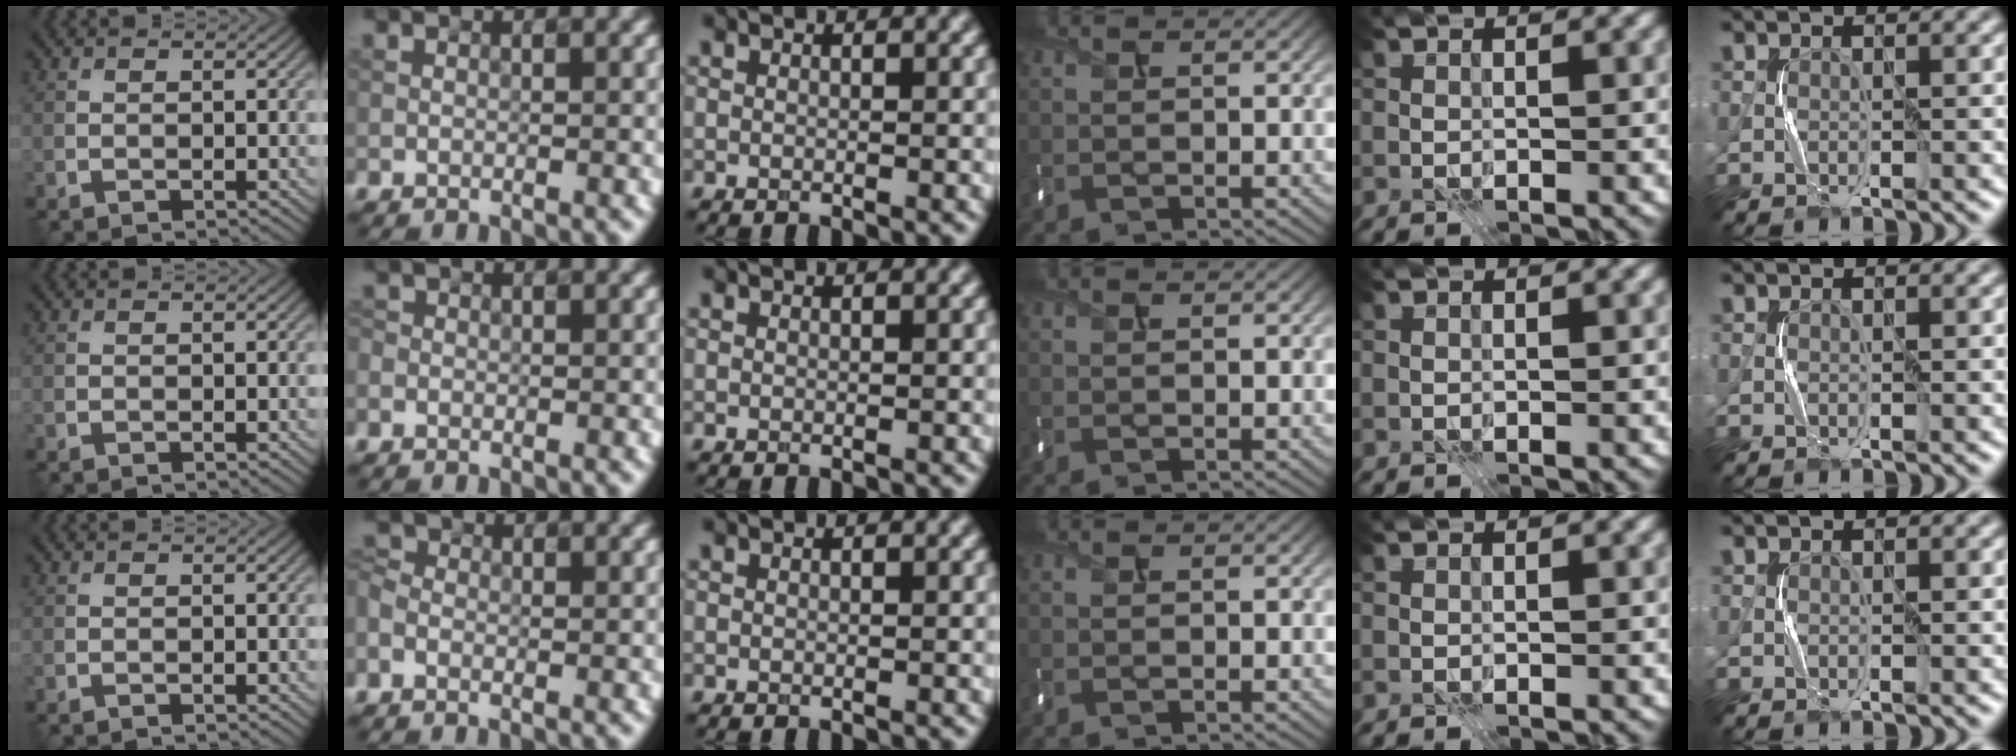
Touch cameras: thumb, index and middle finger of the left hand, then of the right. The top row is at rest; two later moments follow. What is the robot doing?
{"motion": "press", "object": "mouse"}